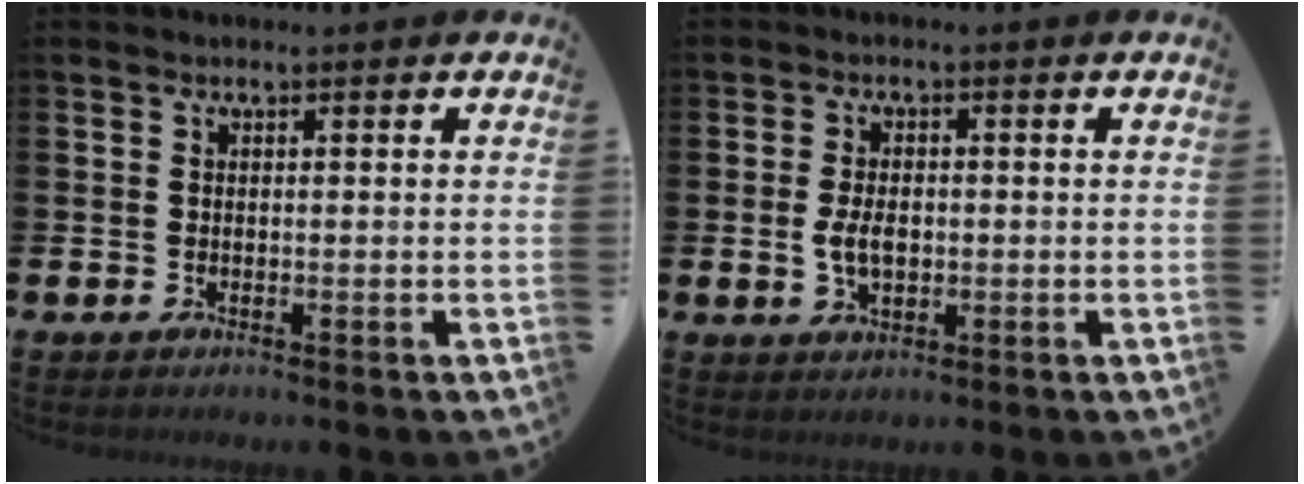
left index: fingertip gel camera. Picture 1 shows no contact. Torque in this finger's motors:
{"motor_torque": [0.93, 0.23, 0.07, 0.06]}